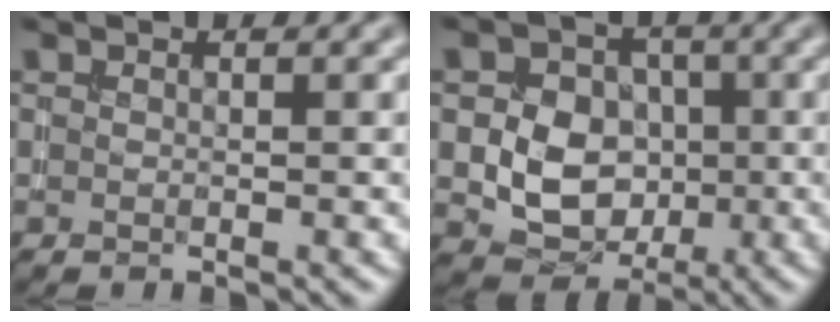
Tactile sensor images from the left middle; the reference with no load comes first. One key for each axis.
{"total": 6.6, "fx": -0.7, "fy": 5.5, "fz": 3.7, "tx": -0.046, "ty": -0.003, "tz": -0.024}